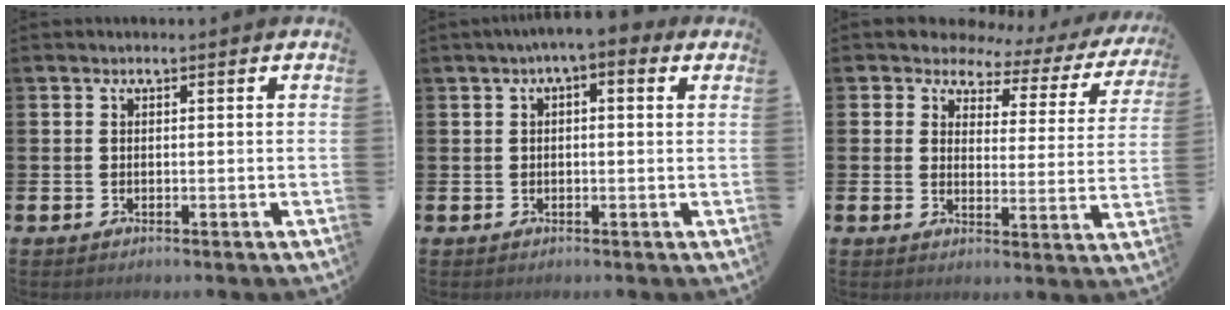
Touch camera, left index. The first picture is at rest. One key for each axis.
{"total": 2.4, "fx": 1.2, "fy": 0.7, "fz": 1.9, "tx": -0.023, "ty": -0.001, "tz": 0.014}
{"total": 3.4, "fx": 2.5, "fy": 2.3, "fz": 0.2, "tx": -0.012, "ty": -0.032, "tz": 0.030}